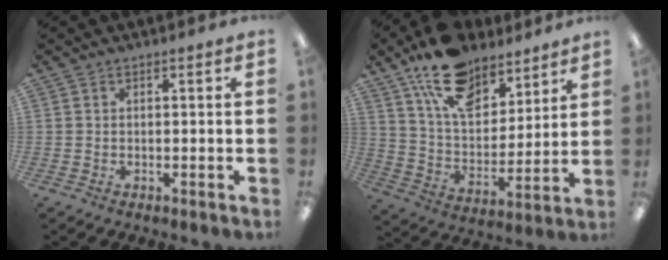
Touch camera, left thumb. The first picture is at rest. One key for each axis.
{"total": 17.2, "fx": 12.6, "fy": 8.8, "fz": 7.9, "tx": -0.148, "ty": -0.067, "tz": 0.231}